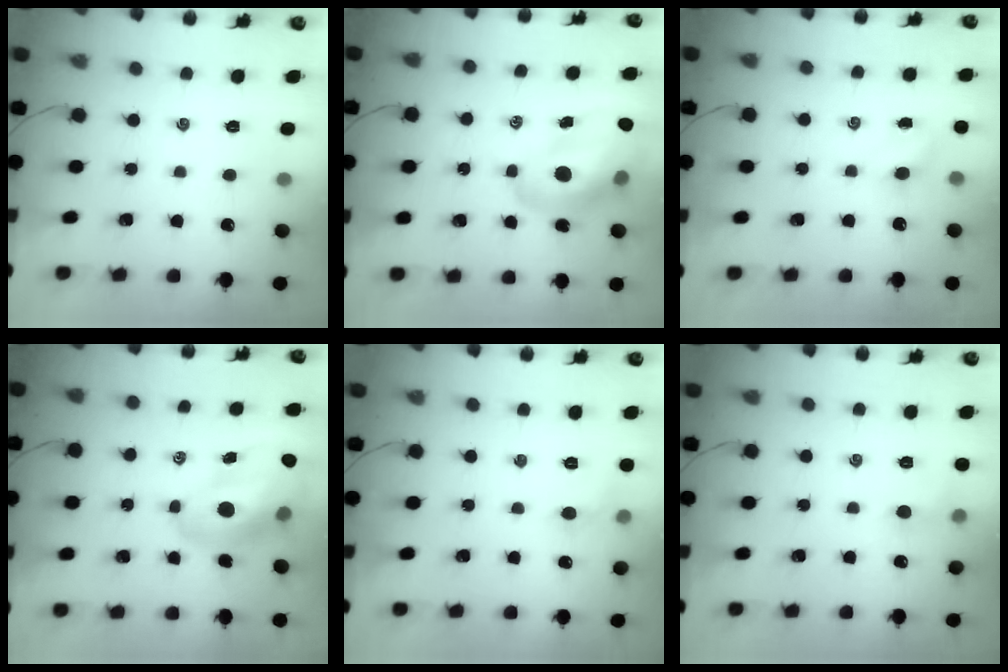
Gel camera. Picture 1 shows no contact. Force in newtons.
{"total": 15.4, "press": 14.7, "slide": 4.4}
{"total": 3.5, "press": 3.3, "slide": 1.1}
{"total": 14.9, "press": 14.3, "slide": 4.0}
{"total": 6.1, "press": 5.8, "slide": 1.9}
{"total": 5.5, "press": 5.2, "slide": 1.7}